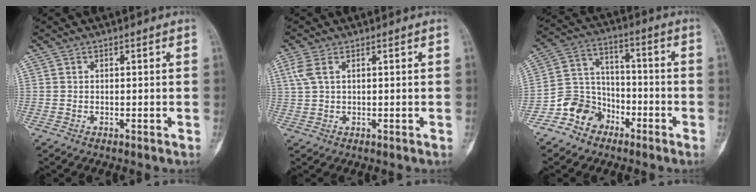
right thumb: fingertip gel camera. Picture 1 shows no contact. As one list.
[{"total": 3.2, "force": [1.3, 1.5, 2.4], "torque": [-0.075, 0.015, 0.035]}, {"total": 9.6, "force": [-5.9, 7.3, 2.2], "torque": [-0.012, 0.065, -0.116]}]